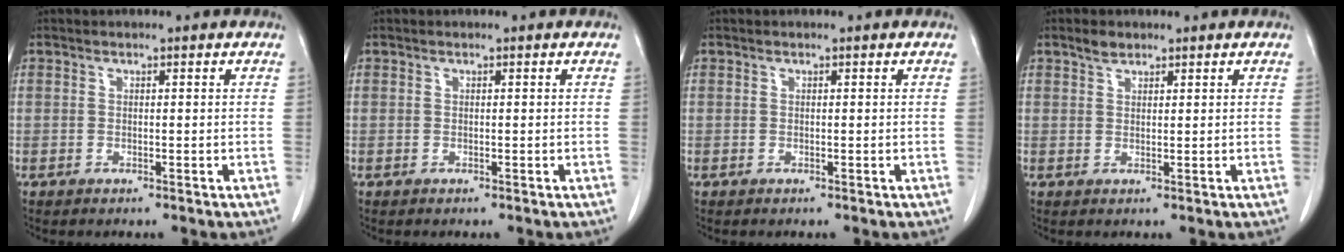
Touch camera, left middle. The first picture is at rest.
{"total": 0.0}
{"total": 0.0}
{"total": 1.7, "force": [1.4, 0.8, 0.7], "torque": [-0.017, 0.002, 0.026]}